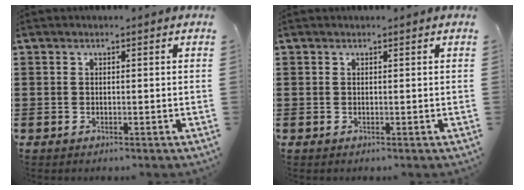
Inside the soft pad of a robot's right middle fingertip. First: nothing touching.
{"total": 0.0}